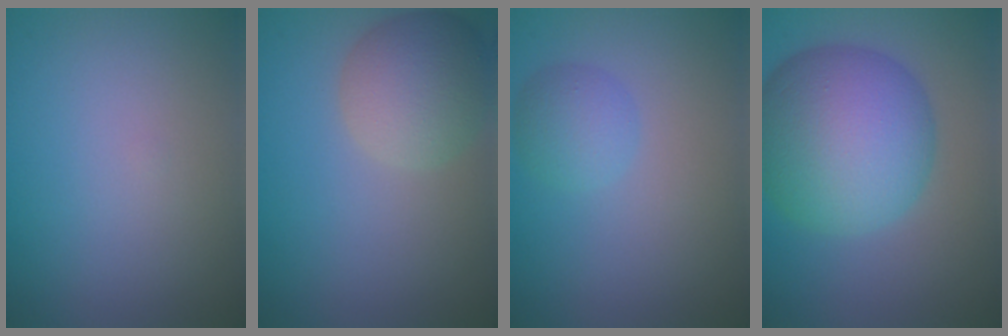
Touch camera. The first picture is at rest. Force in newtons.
{"total": 5.3, "press": 5.3, "slide": 0.3}
{"total": 2.4, "press": 2.4, "slide": 0.1}
{"total": 12.1, "press": 12.1, "slide": 0.1}